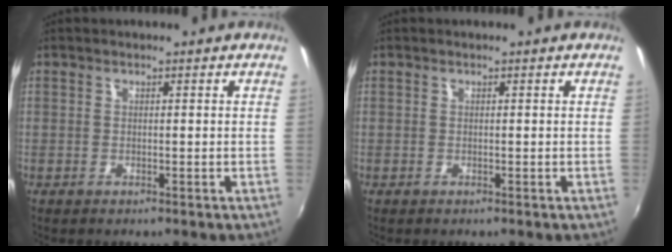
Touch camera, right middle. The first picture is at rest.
{"total": 0.0}